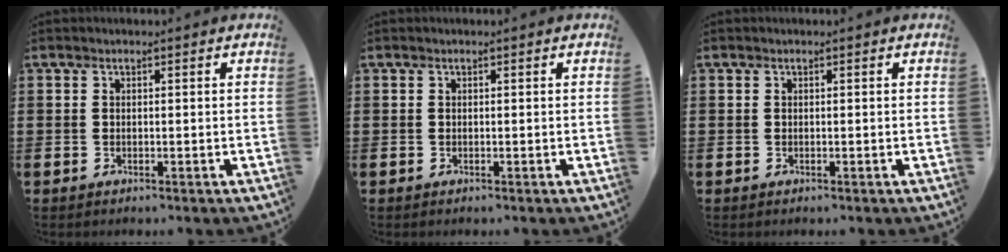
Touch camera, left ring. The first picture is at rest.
{"total": 0.0}
{"total": 0.0}